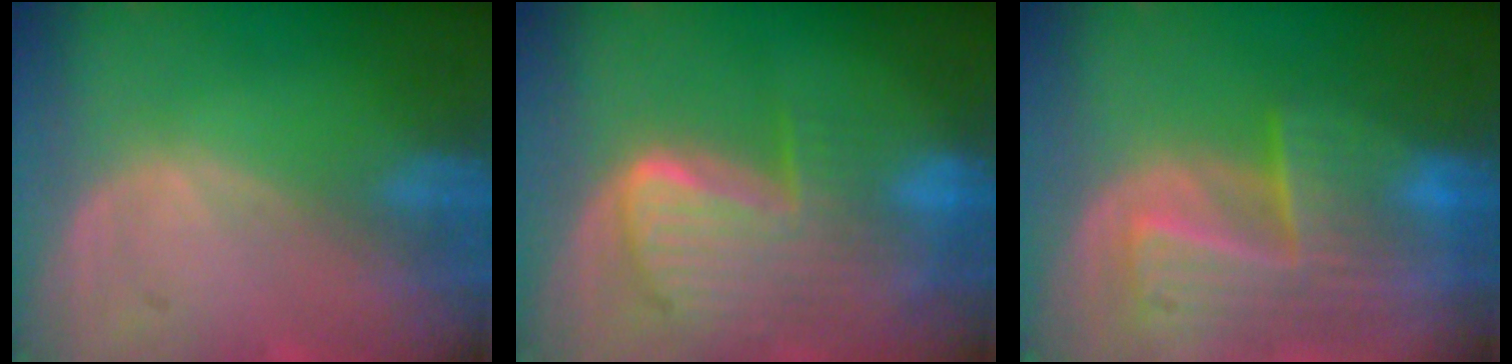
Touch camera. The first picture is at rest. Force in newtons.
{"total": 9.9, "press": 8.5, "slide": 5.1}
{"total": 9.9, "press": 8.5, "slide": 5.0}